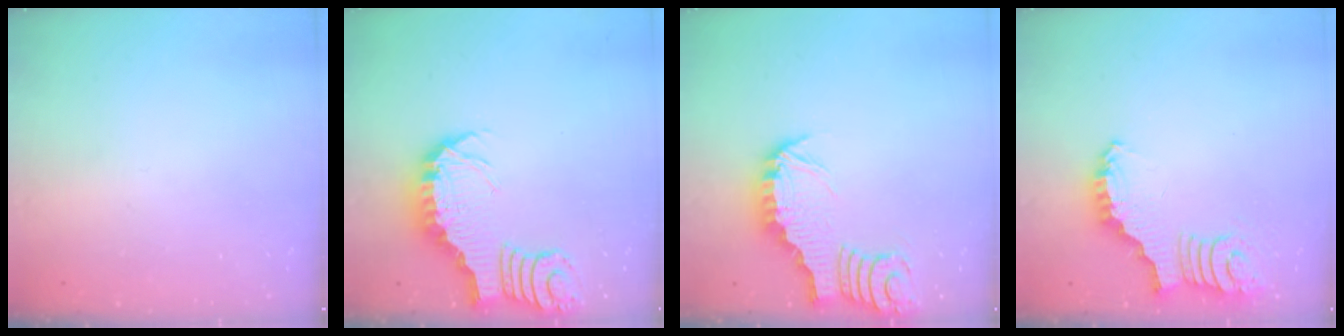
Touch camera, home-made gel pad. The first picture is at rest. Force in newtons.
{"total": 3.2, "press": 3.1, "slide": 0.5}
{"total": 3.0, "press": 3.0, "slide": 0.4}
{"total": 2.6, "press": 2.5, "slide": 0.5}